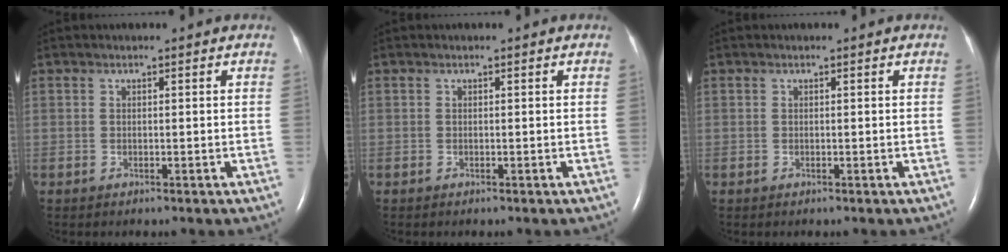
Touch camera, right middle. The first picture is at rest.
{"total": 0.0}
{"total": 0.0}